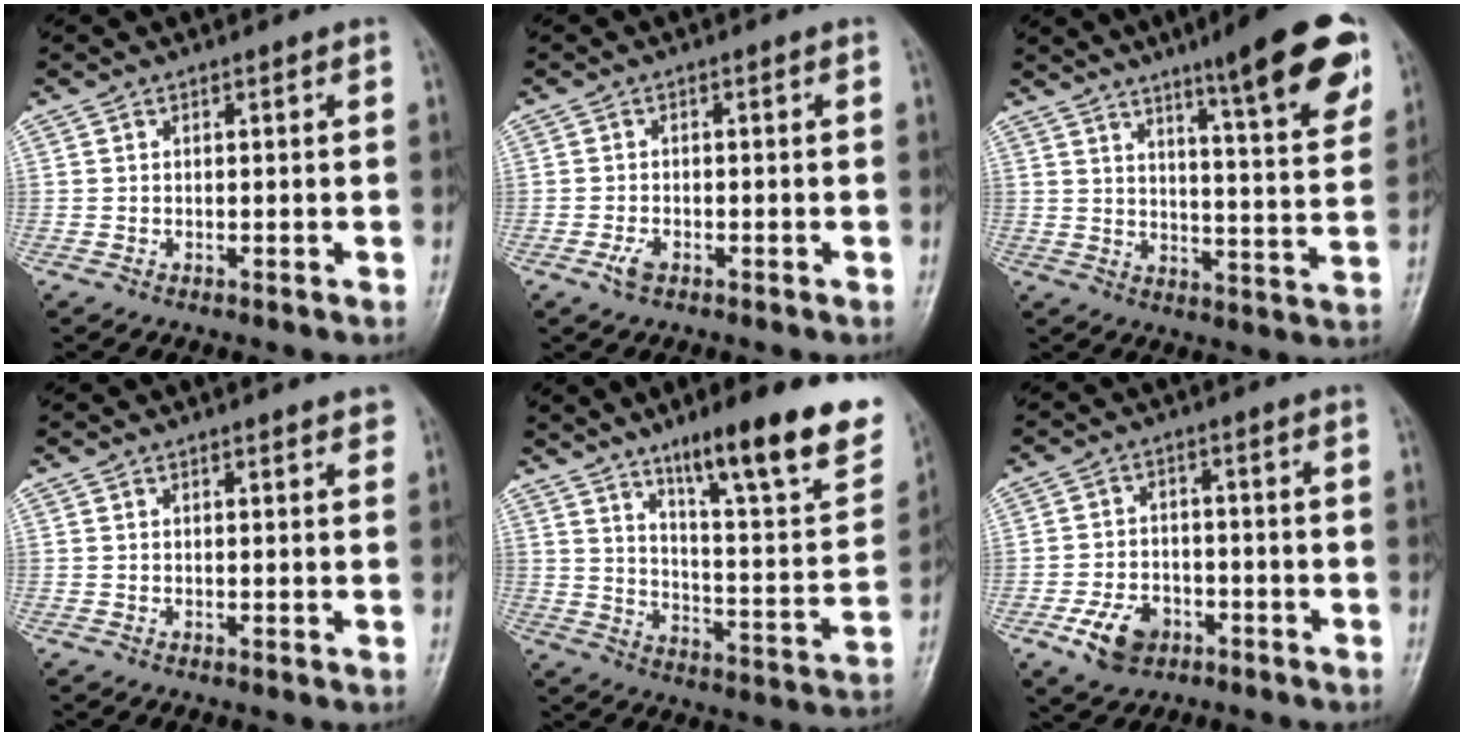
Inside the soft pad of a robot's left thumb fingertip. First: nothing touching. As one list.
[{"total": 2.2, "force": [-1.2, 1.2, 1.5], "torque": [-0.034, 0.006, -0.022]}, {"total": 16.9, "force": [10.0, 2.3, 13.5], "torque": [-0.162, -0.046, 0.142]}, {"total": 1.9, "force": [1.4, 0.4, 1.1], "torque": [-0.010, -0.002, 0.014]}, {"total": 23.9, "force": [15.2, 4.5, 17.8], "torque": [-0.228, -0.066, 0.235]}, {"total": 7.3, "force": [-3.6, 5.0, 3.9], "torque": [-0.057, 0.018, -0.061]}]